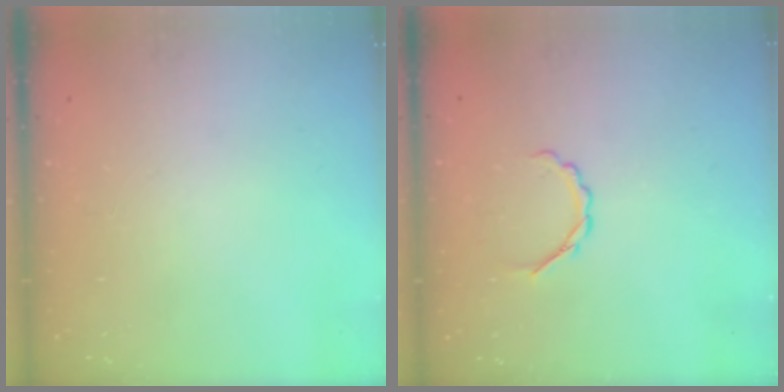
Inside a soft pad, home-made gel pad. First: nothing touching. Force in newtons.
{"total": 3.0, "press": 2.8, "slide": 0.9}